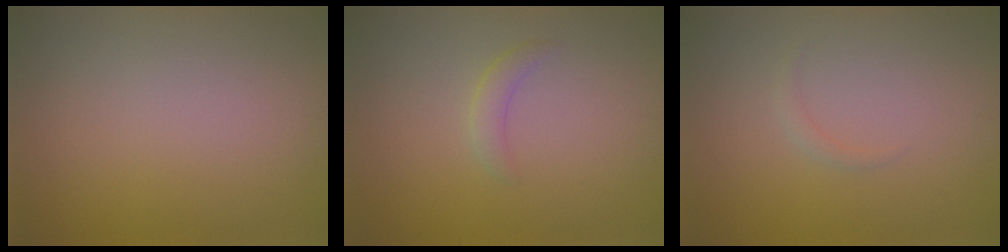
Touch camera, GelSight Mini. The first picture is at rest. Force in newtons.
{"total": 1.3, "press": 1.3, "slide": 0.0}
{"total": 0.7, "press": 0.7, "slide": 0.1}